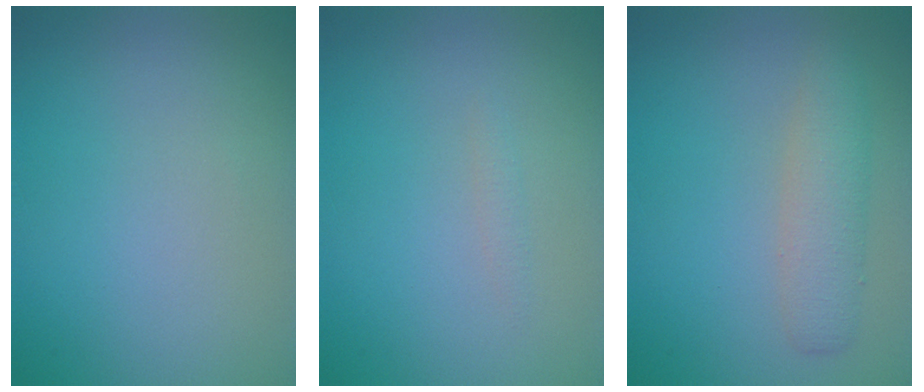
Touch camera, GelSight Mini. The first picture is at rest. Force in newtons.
{"total": 0.5, "press": 0.5, "slide": 0.0}
{"total": 2.9, "press": 2.9, "slide": 0.1}